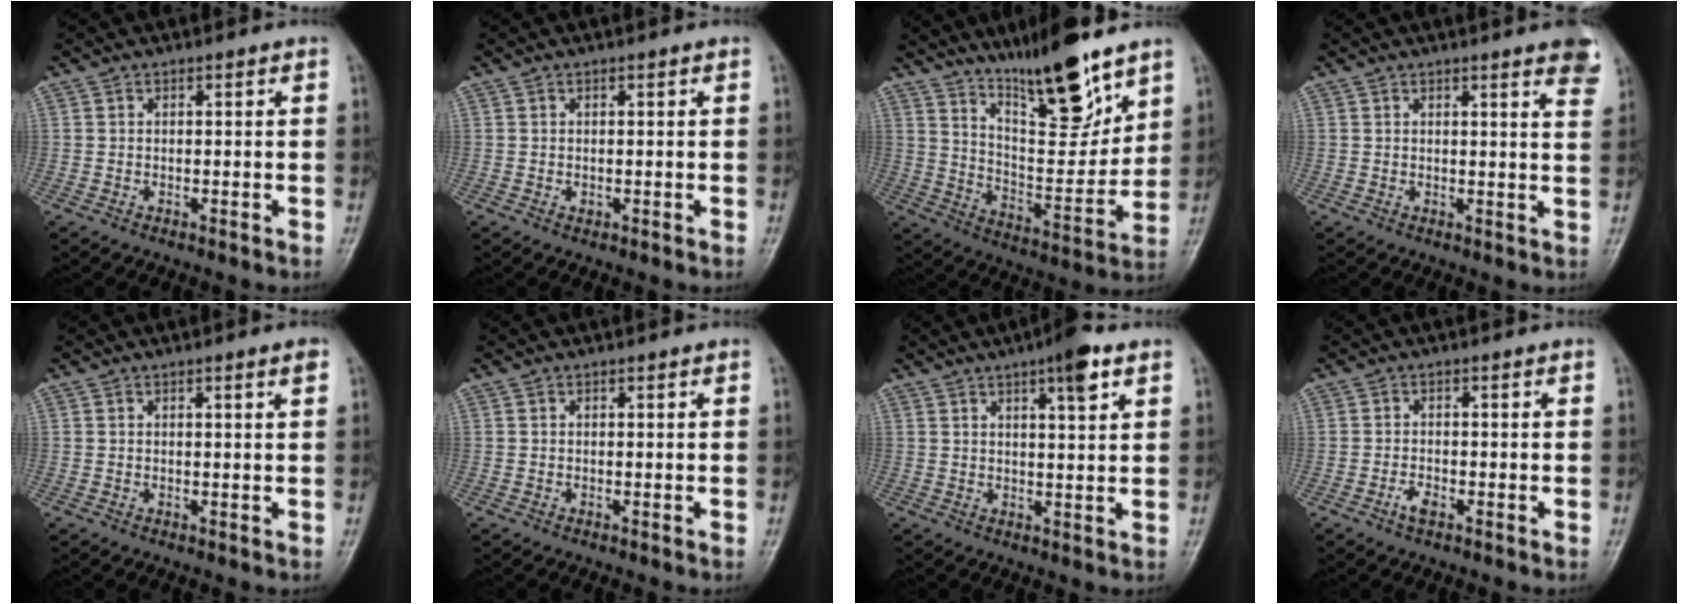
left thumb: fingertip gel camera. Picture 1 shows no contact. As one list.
[{"total": 0.5, "force": [0.1, 0.4, 0.4], "torque": [-0.001, 0.000, 0.003]}, {"total": 17.2, "force": [12.4, 4.4, 11.1], "torque": [-0.145, -0.084, 0.217]}, {"total": 6.9, "force": [4.7, 0.9, 5.0], "torque": [-0.045, -0.016, 0.043]}, {"total": 1.6, "force": [0.8, 0.0, 1.4], "torque": [-0.022, -0.003, 0.011]}, {"total": 0.0}, {"total": 6.7, "force": [3.8, 1.4, 5.4], "torque": [-0.075, -0.013, 0.053]}, {"total": 1.9, "force": [-1.1, 0.9, 1.3], "torque": [-0.029, 0.004, -0.022]}]